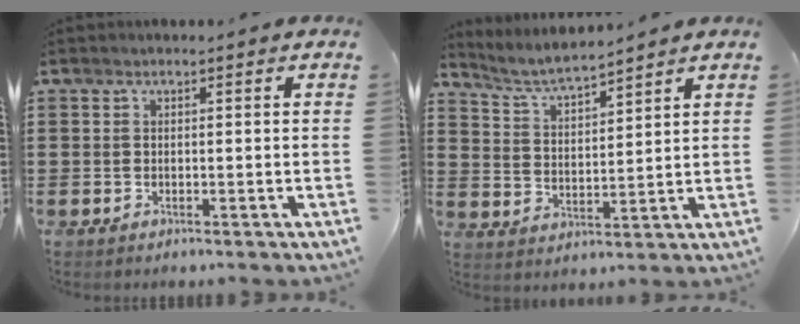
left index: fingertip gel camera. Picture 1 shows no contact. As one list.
[{"total": 4.9, "force": [4.6, 0.1, 1.7], "torque": [-0.049, -0.023, 0.079]}]